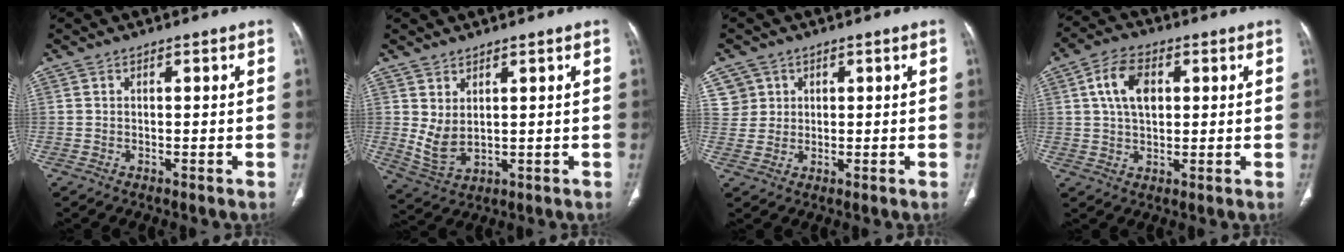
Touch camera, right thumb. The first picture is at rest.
{"total": 5.4, "force": [1.5, 3.1, 4.1], "torque": [-0.078, -0.015, 0.046]}
{"total": 4.1, "force": [1.7, 3.7, -0.1], "torque": [0.030, -0.006, 0.029]}
{"total": 8.5, "force": [2.2, 5.3, 6.3], "torque": [-0.103, 0.005, 0.036]}